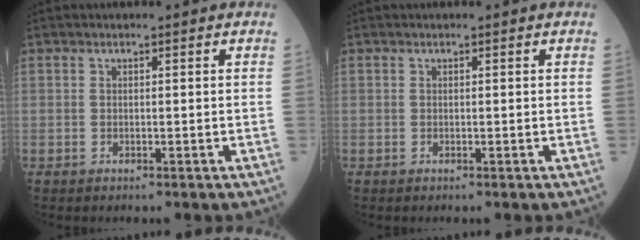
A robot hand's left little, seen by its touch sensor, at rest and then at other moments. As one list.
[{"total": 0.0}]